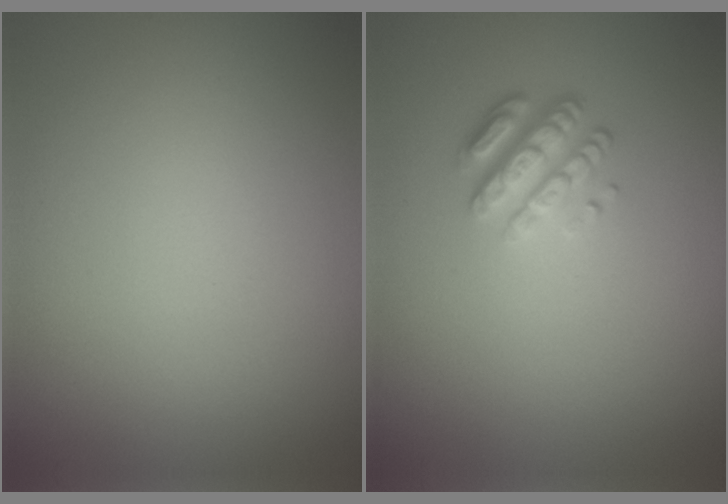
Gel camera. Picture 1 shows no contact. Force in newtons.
{"total": 3.3, "press": 2.6, "slide": 2.1}